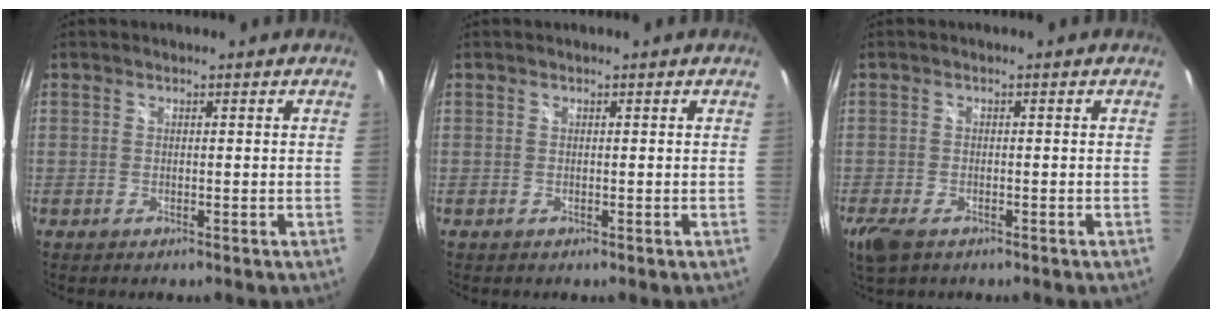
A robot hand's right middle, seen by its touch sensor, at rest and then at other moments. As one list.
[{"total": 0.0}, {"total": 4.8, "force": [-3.1, 2.3, 2.9], "torque": [-0.072, -0.018, -0.058]}]